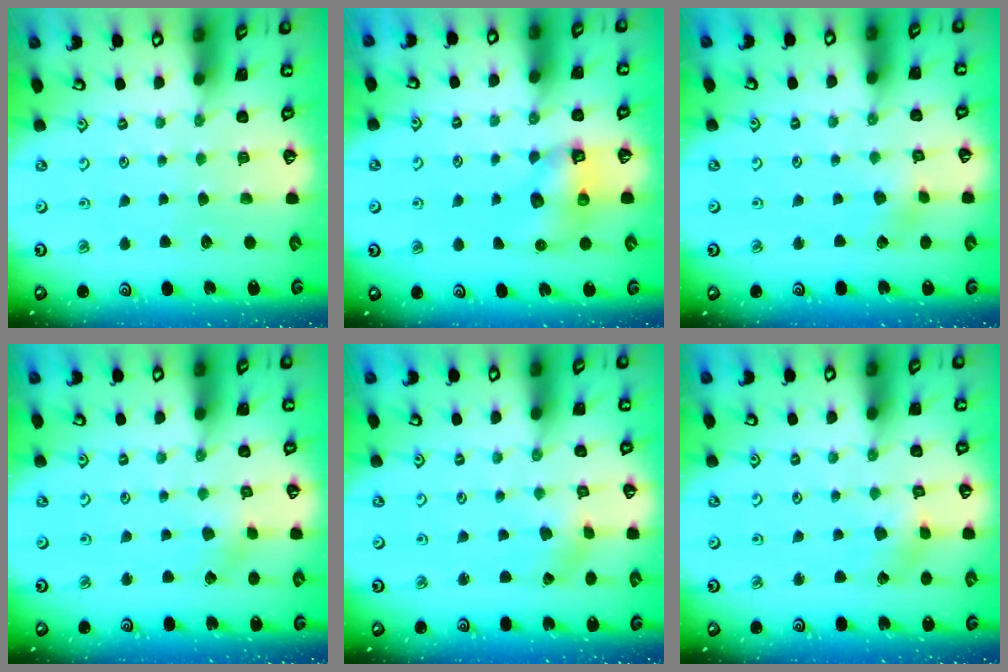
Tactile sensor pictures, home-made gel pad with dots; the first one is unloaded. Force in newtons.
{"total": 7.0, "press": 7.0, "slide": 0.1}
{"total": 3.1, "press": 3.1, "slide": 0.6}
{"total": 2.9, "press": 2.9, "slide": 0.2}
{"total": 1.1, "press": 1.1, "slide": 0.2}
{"total": 2.0, "press": 2.0, "slide": 0.3}